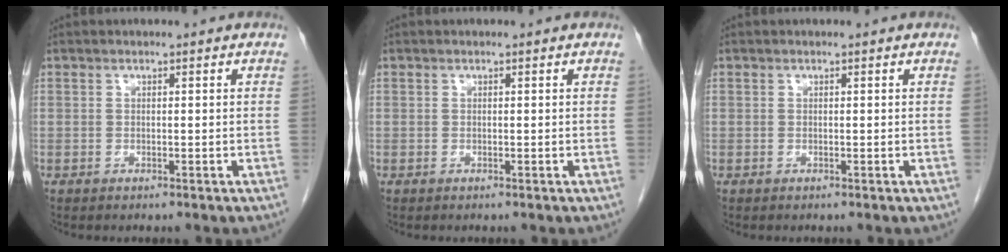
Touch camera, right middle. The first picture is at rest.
{"total": 0.0}
{"total": 0.0}